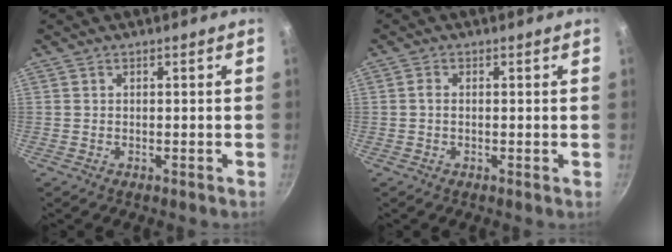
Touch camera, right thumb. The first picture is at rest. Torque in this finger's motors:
{"motor_torque": [0.23, -0.13, 0.14, -0.39, 0.02]}